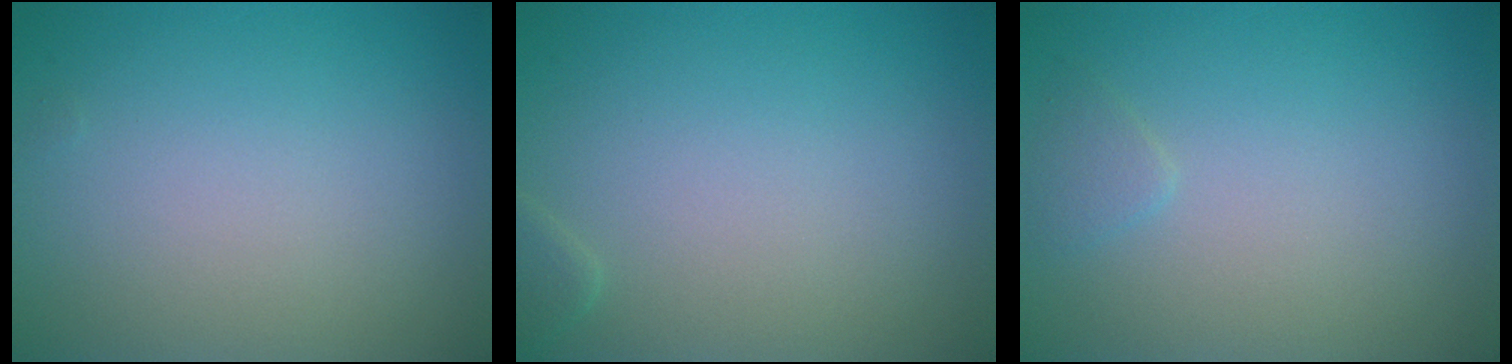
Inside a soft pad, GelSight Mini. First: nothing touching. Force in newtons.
{"total": 0.8, "press": 0.8, "slide": 0.1}
{"total": 0.9, "press": 0.9, "slide": 0.1}